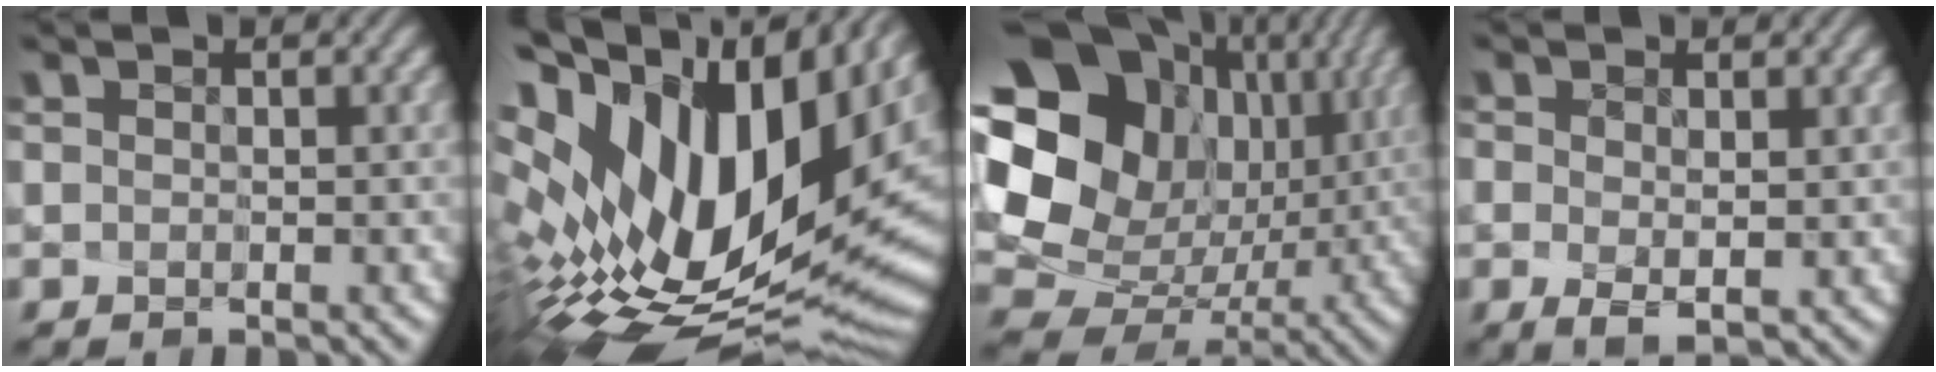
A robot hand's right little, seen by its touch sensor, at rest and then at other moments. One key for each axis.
{"total": 18.0, "fx": 3.5, "fy": 8.8, "fz": 15.3, "tx": -0.278, "ty": -0.030, "tz": 0.100}
{"total": 20.0, "fx": 5.1, "fy": 17.0, "fz": 9.4, "tx": -0.218, "ty": 0.014, "tz": 0.095}
{"total": 1.7, "fx": -0.4, "fy": 0.5, "fz": 1.5, "tx": -0.024, "ty": -0.021, "tz": 0.007}